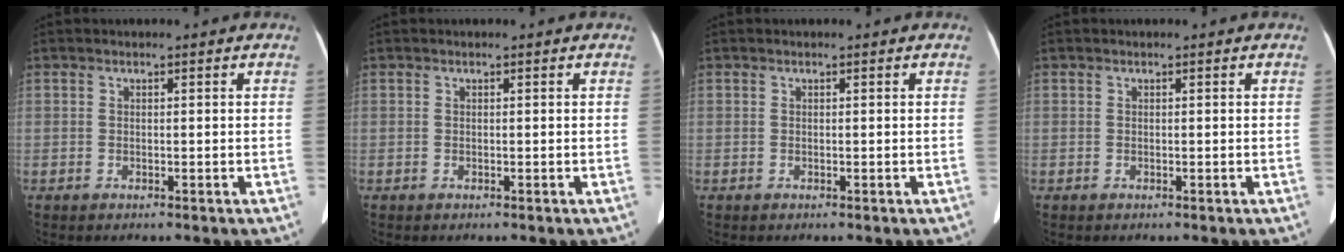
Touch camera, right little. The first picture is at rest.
{"total": 0.0}
{"total": 0.0}
{"total": 0.0}